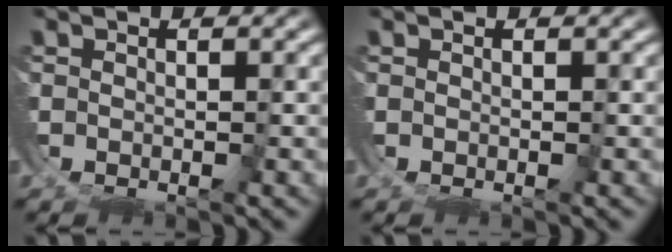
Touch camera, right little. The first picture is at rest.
{"total": 0.0}